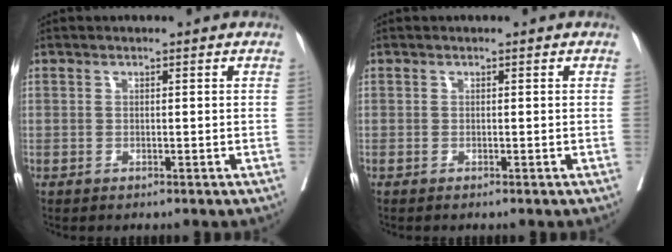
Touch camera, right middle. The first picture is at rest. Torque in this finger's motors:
{"motor_torque": [-0.05, -0.35, 0.02, 0.00]}